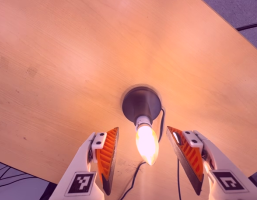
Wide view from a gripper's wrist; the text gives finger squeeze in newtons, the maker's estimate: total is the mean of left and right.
{"total": 0.0}